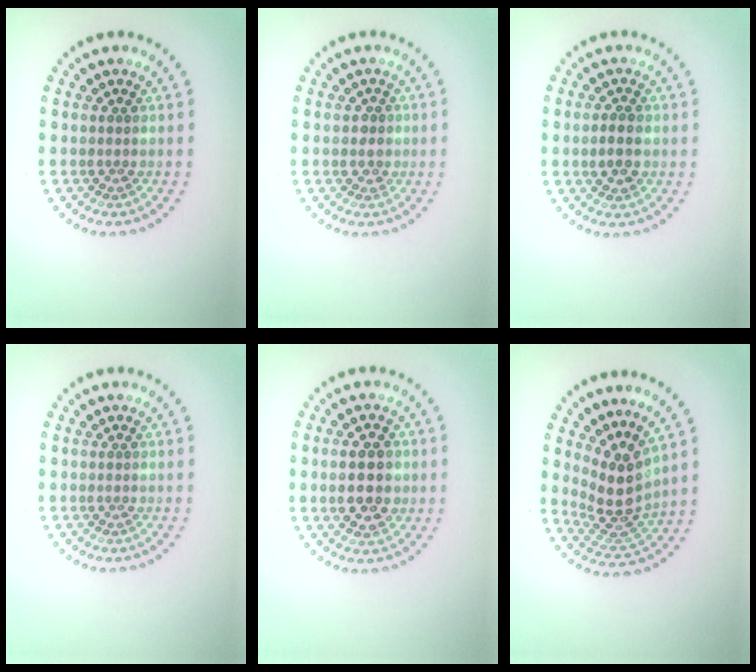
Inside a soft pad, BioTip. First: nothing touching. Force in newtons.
{"total": 1.1, "press": 0.9, "slide": 0.7}
{"total": 2.2, "press": 2.2, "slide": 0.1}
{"total": 0.0}
{"total": 4.6, "press": 4.6, "slide": 0.2}
{"total": 4.1, "press": 3.1, "slide": 2.8}